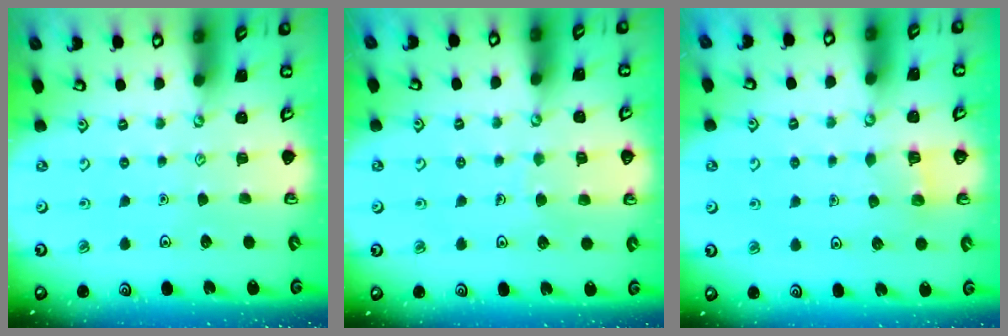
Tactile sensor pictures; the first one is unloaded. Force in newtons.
{"total": 5.1, "press": 5.1, "slide": 0.4}
{"total": 3.4, "press": 3.4, "slide": 0.2}